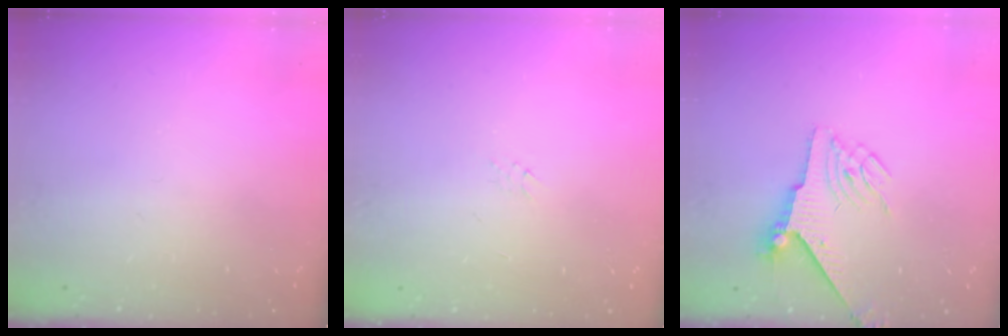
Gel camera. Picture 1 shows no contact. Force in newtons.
{"total": 3.0, "press": 3.0, "slide": 0.1}
{"total": 5.5, "press": 5.4, "slide": 1.2}